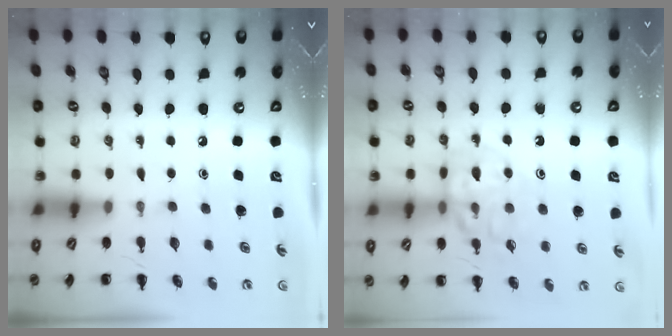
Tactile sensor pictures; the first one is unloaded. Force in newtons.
{"total": 12.3, "press": 12.2, "slide": 1.3}